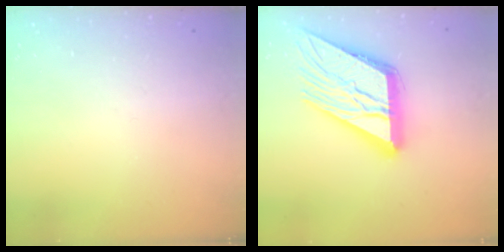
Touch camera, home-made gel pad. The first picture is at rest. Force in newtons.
{"total": 21.6, "press": 21.4, "slide": 2.5}